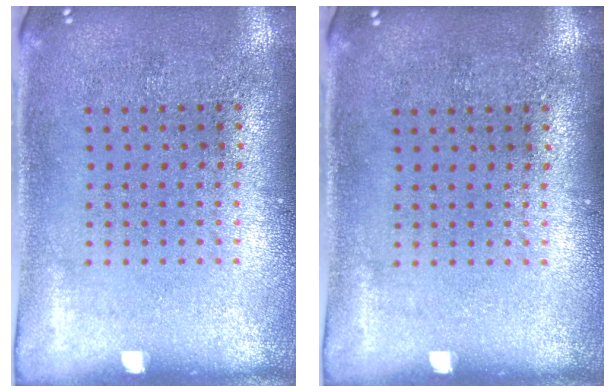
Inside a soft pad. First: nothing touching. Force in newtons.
{"total": 0.0}